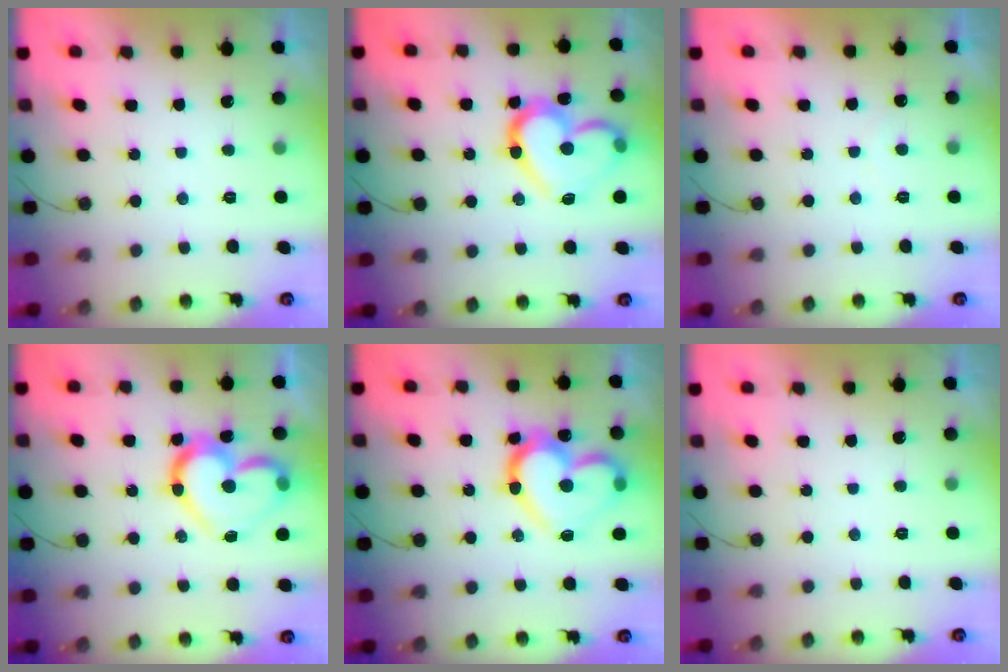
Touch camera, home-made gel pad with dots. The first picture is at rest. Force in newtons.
{"total": 17.2, "press": 17.2, "slide": 1.2}
{"total": 3.5, "press": 3.5, "slide": 0.1}
{"total": 17.8, "press": 17.7, "slide": 1.7}
{"total": 20.6, "press": 20.6, "slide": 1.9}
{"total": 0.0}